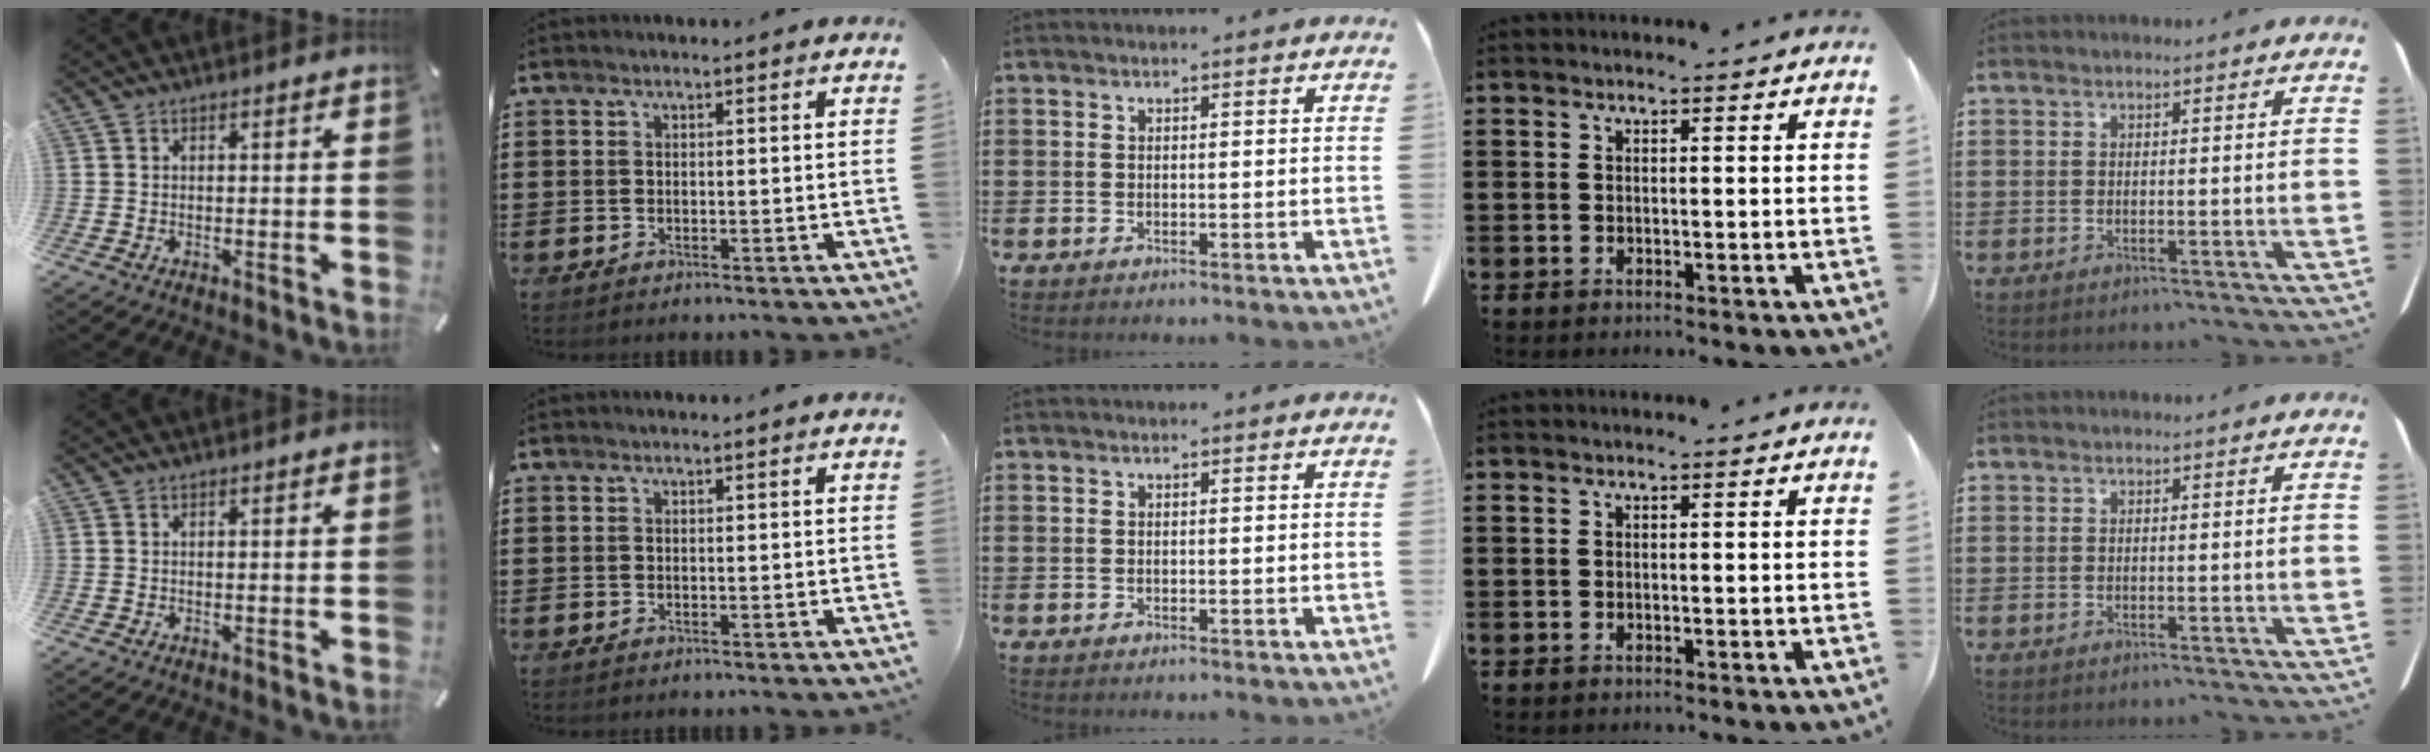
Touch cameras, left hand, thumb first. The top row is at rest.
{}